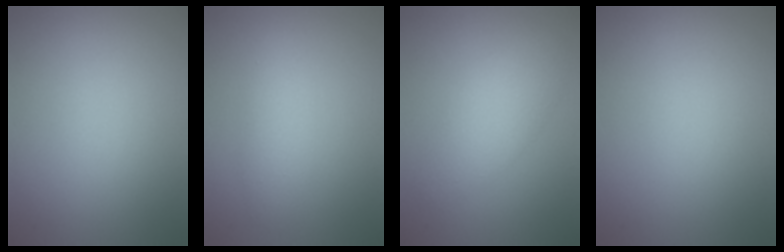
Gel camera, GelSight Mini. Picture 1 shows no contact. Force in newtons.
{"total": 2.3, "press": 2.3, "slide": 0.1}
{"total": 3.2, "press": 3.2, "slide": 0.1}
{"total": 0.0}